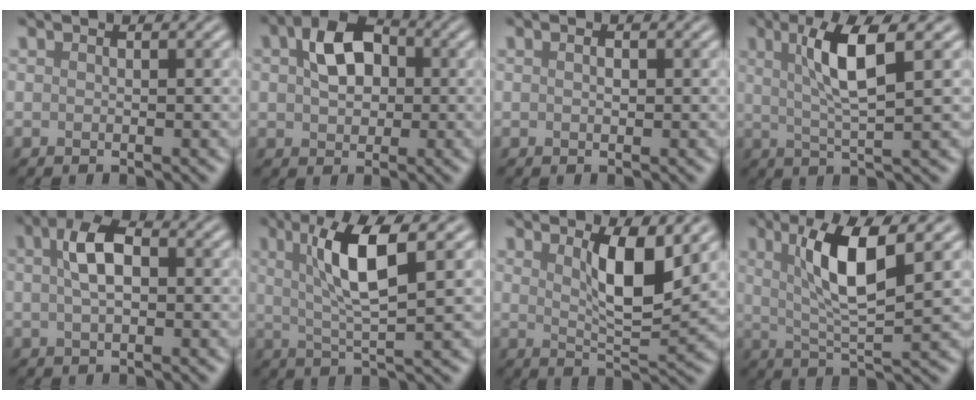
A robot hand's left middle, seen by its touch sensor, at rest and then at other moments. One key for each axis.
{"total": 5.4, "fx": 1.0, "fy": 3.8, "fz": 3.7, "tx": -0.067, "ty": 0.013, "tz": 0.005}
{"total": 0.5, "fx": 0.2, "fy": 0.3, "fz": 0.4, "tx": -0.008, "ty": 0.000, "tz": 0.003}
{"total": 5.4, "fx": 1.8, "fy": 0.9, "fz": 5.0, "tx": -0.094, "ty": 0.006, "tz": 0.033}
{"total": 3.7, "fx": 0.6, "fy": 1.8, "fz": 3.2, "tx": -0.061, "ty": 0.009, "tz": 0.003}
{"total": 6.3, "fx": 2.0, "fy": 1.2, "fz": 5.8, "tx": -0.108, "ty": 0.005, "tz": 0.038}
{"total": 5.3, "fx": 2.0, "fy": 1.3, "fz": 4.7, "tx": -0.081, "ty": -0.007, "tz": 0.037}
{"total": 6.8, "fx": 2.3, "fy": 1.5, "fz": 6.3, "tx": -0.113, "ty": -0.001, "tz": 0.042}